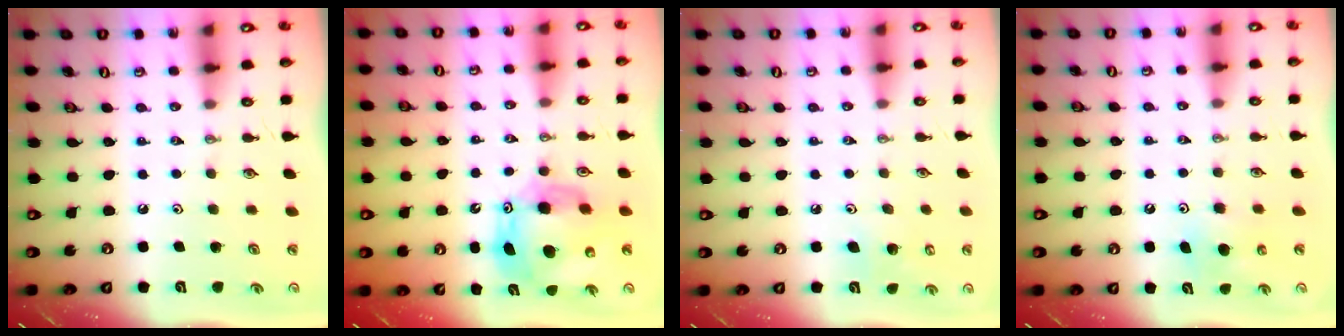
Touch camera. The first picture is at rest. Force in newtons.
{"total": 14.3, "press": 14.3, "slide": 1.3}
{"total": 5.3, "press": 4.9, "slide": 1.9}
{"total": 6.1, "press": 6.1, "slide": 0.6}